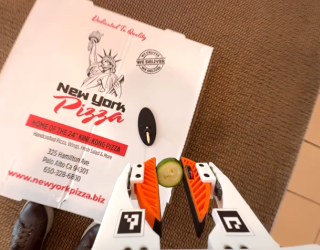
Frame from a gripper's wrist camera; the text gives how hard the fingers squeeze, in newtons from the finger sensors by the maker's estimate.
{"total": 7.9, "left": 7.7, "right": 8.2}